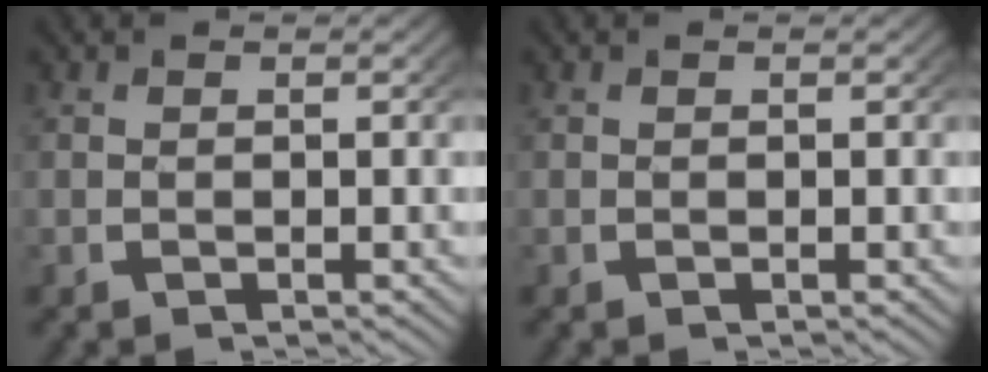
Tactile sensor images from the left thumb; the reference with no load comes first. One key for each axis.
{"total": 0.0}